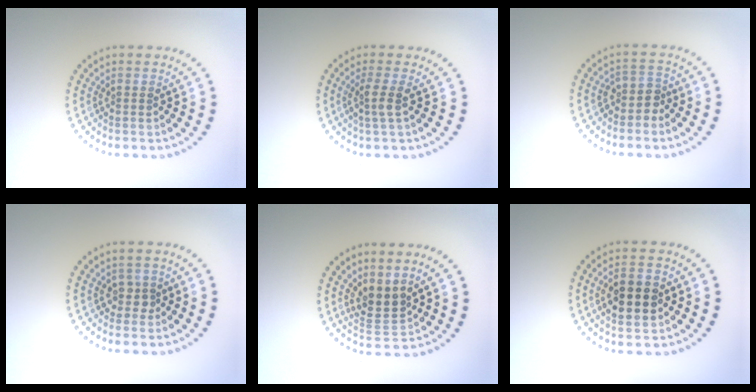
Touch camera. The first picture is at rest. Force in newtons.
{"total": 1.9, "press": 1.5, "slide": 1.2}
{"total": 2.0, "press": 1.5, "slide": 1.2}
{"total": 1.4, "press": 1.2, "slide": 0.7}
{"total": 2.9, "press": 2.4, "slide": 1.5}
{"total": 4.5, "press": 4.5, "slide": 0.1}